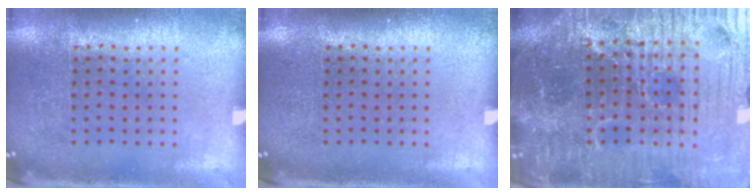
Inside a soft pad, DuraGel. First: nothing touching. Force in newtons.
{"total": 0.0}
{"total": 6.1, "press": 5.7, "slide": 2.2}